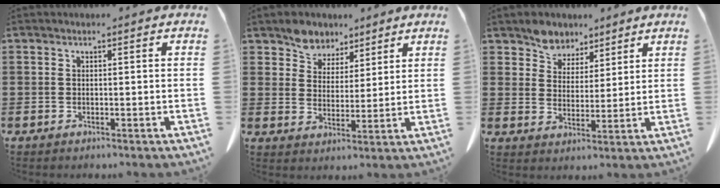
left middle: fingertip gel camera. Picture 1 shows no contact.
{"total": 5.4, "force": [4.5, 3.0, 0.0], "torque": [-0.029, -0.009, 0.084]}
{"total": 5.1, "force": [4.3, 2.7, -0.2], "torque": [-0.025, -0.010, 0.082]}